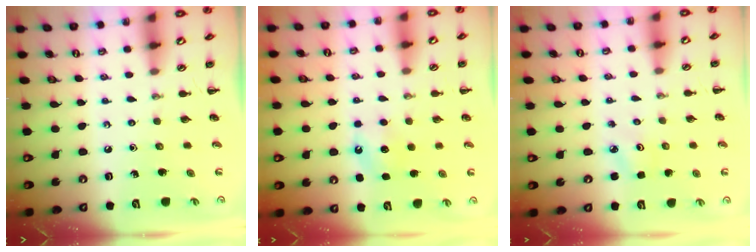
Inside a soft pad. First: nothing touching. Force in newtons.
{"total": 4.6, "press": 4.5, "slide": 1.3}
{"total": 2.2, "press": 2.2, "slide": 0.5}